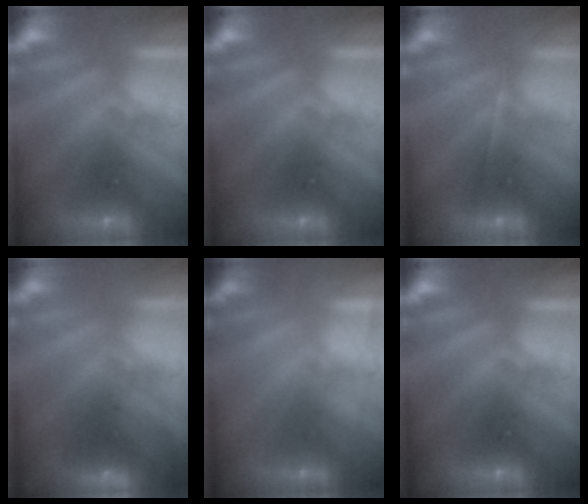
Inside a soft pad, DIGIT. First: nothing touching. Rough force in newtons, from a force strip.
{"total": 0.0}
{"total": 1.7}
{"total": 2.7}
{"total": 2.2}
{"total": 0.0}